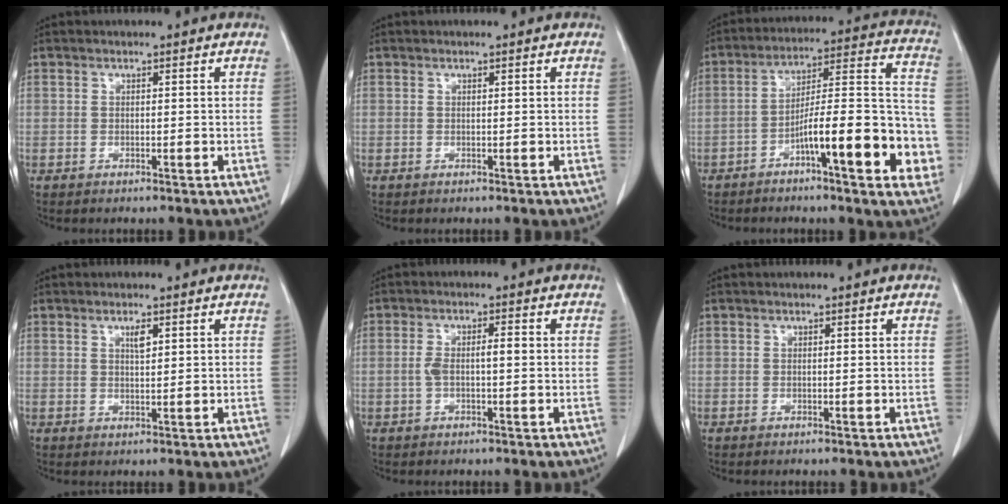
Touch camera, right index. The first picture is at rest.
{"total": 0.0}
{"total": 17.4, "force": [-6.4, 3.1, 15.9], "torque": [-0.222, 0.026, -0.094]}
{"total": 1.8, "force": [0.9, 0.4, 1.5], "torque": [-0.027, -0.002, 0.017]}
{"total": 3.6, "force": [-0.1, 0.9, 3.4], "torque": [-0.074, 0.014, -0.001]}
{"total": 0.0}